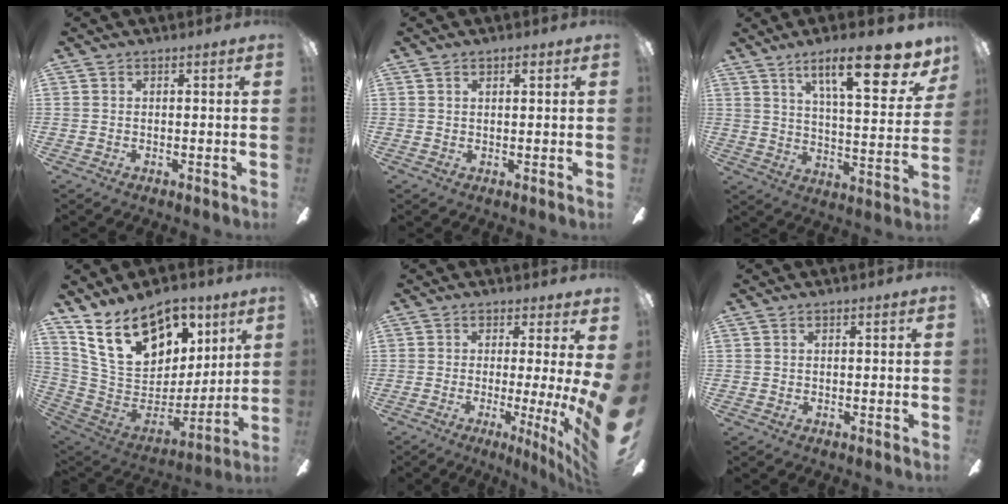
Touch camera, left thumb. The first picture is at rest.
{"total": 1.4, "force": [0.8, 0.4, 1.0], "torque": [-0.022, 0.000, 0.014]}
{"total": 19.2, "force": [11.5, 5.7, 14.3], "torque": [-0.204, -0.067, 0.175]}
{"total": 21.2, "force": [12.7, 12.7, 11.3], "torque": [-0.199, -0.066, 0.234]}
{"total": 7.5, "force": [-0.2, -0.2, 7.5], "torque": [-0.103, -0.036, -0.001]}
{"total": 0.0}